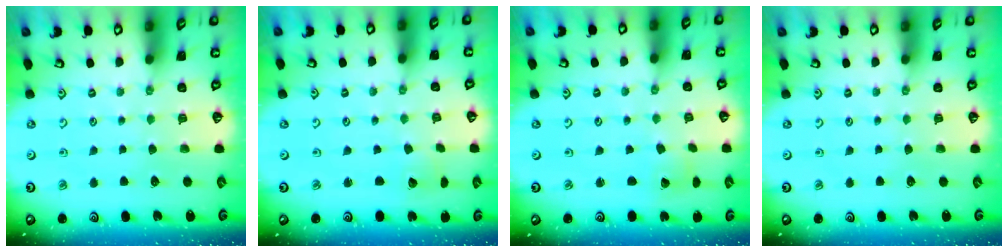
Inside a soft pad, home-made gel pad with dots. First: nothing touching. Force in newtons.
{"total": 2.8, "press": 2.8, "slide": 0.2}
{"total": 2.7, "press": 2.7, "slide": 0.2}
{"total": 0.0}